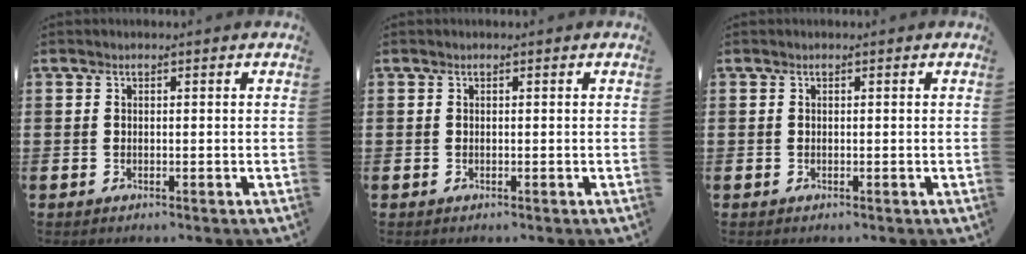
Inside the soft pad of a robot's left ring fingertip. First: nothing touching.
{"total": 0.0}
{"total": 0.0}